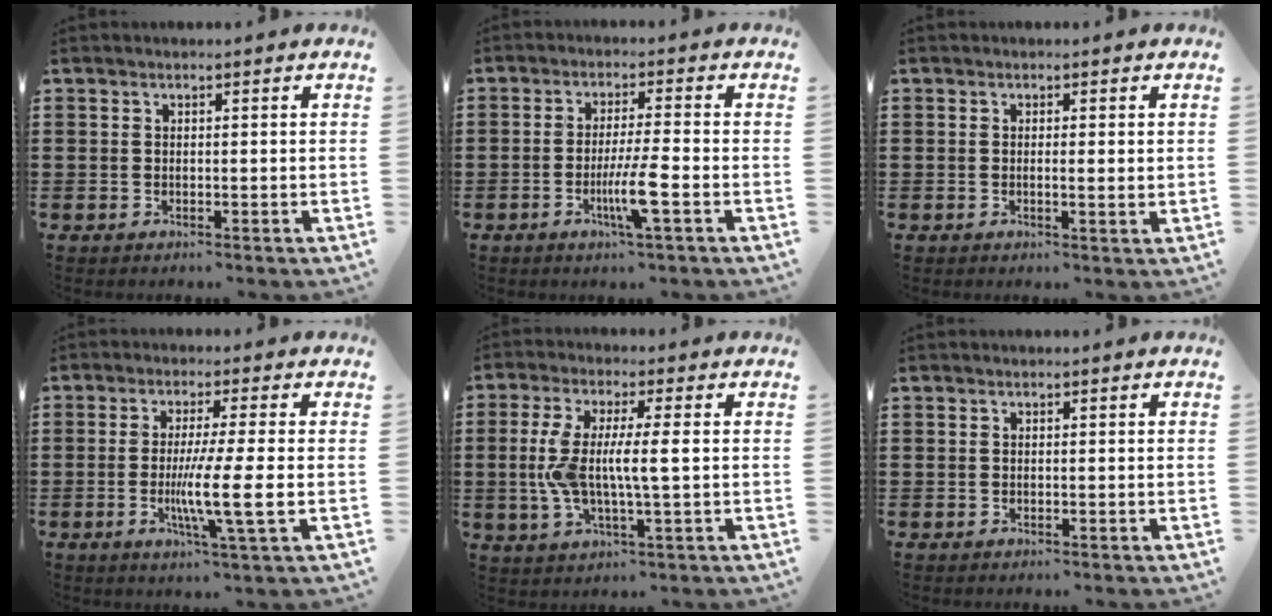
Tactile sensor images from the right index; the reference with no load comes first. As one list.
[{"total": 6.3, "force": [-2.2, 0.0, 6.0], "torque": [-0.112, -0.016, -0.042]}, {"total": 1.3, "force": [0.1, 0.1, 1.3], "torque": [-0.024, -0.003, 0.001]}, {"total": 8.5, "force": [-1.3, -0.3, 8.4], "torque": [-0.150, -0.018, -0.025]}, {"total": 7.5, "force": [-0.2, 1.4, 7.4], "torque": [-0.163, -0.011, -0.016]}, {"total": 0.0}]